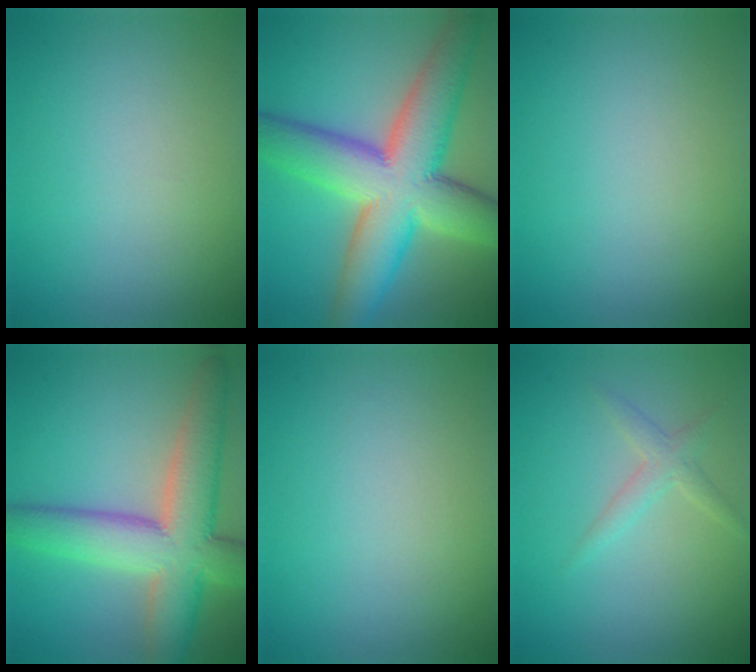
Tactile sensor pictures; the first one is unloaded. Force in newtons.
{"total": 12.6, "press": 12.6, "slide": 0.3}
{"total": 0.0}
{"total": 9.5, "press": 9.5, "slide": 0.8}
{"total": 0.0}
{"total": 1.7, "press": 1.7, "slide": 0.1}